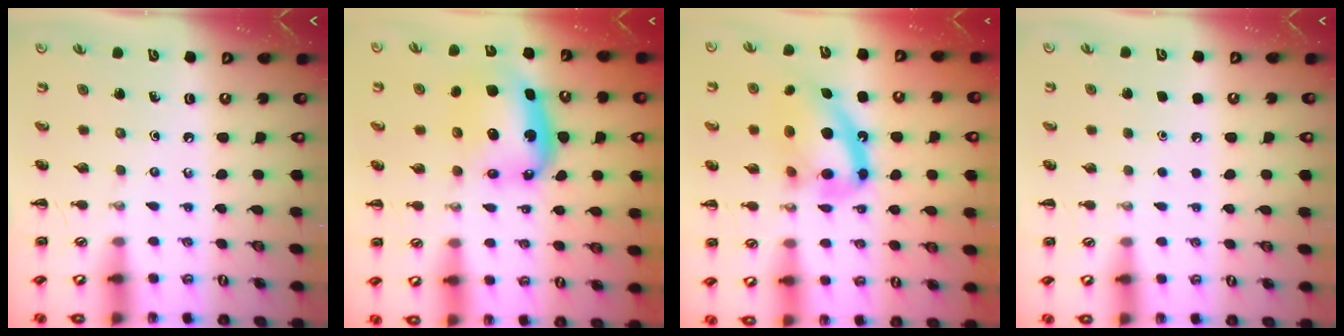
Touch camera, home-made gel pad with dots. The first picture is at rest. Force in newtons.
{"total": 6.4, "press": 6.3, "slide": 1.3}
{"total": 15.0, "press": 14.4, "slide": 4.1}
{"total": 1.8, "press": 1.7, "slide": 0.1}